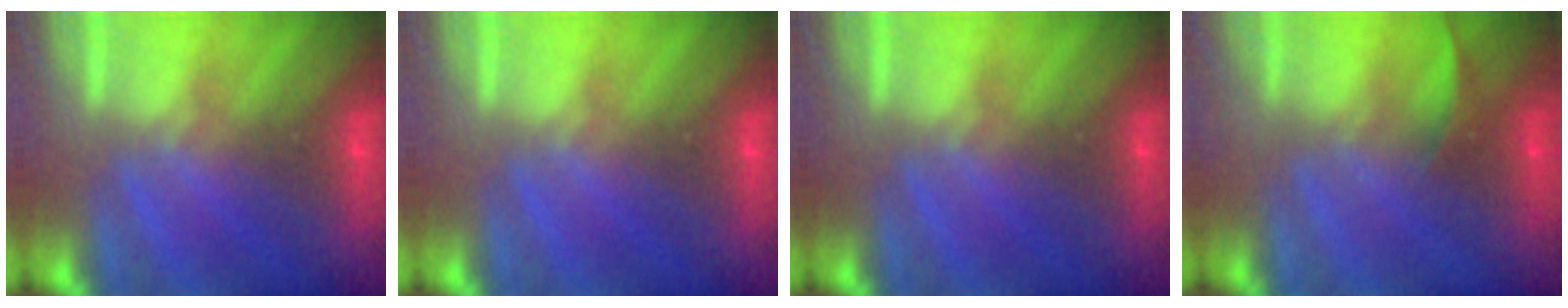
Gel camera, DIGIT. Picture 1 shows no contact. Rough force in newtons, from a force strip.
{"total": 0.0}
{"total": 0.0}
{"total": 1.8}